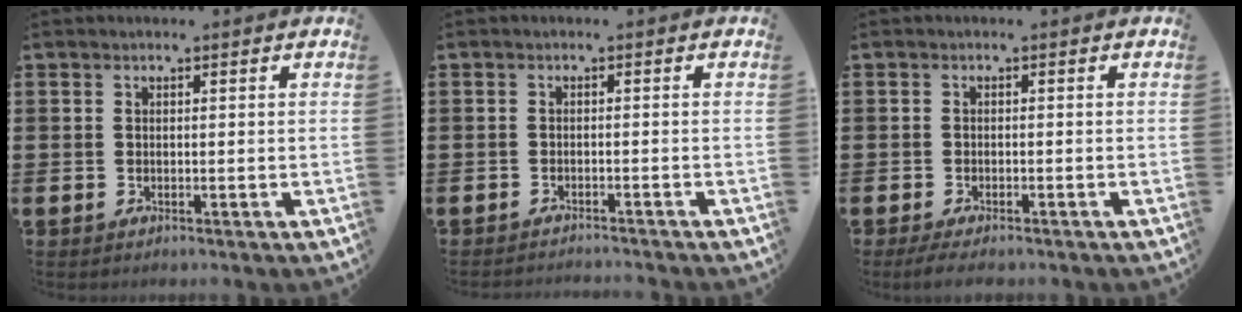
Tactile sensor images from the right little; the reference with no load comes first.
{"total": 1.1, "force": [-1.1, -0.1, -0.1], "torque": [-0.001, 0.002, -0.022]}
{"total": 1.4, "force": [-1.0, 0.3, 0.9], "torque": [-0.016, 0.000, -0.019]}